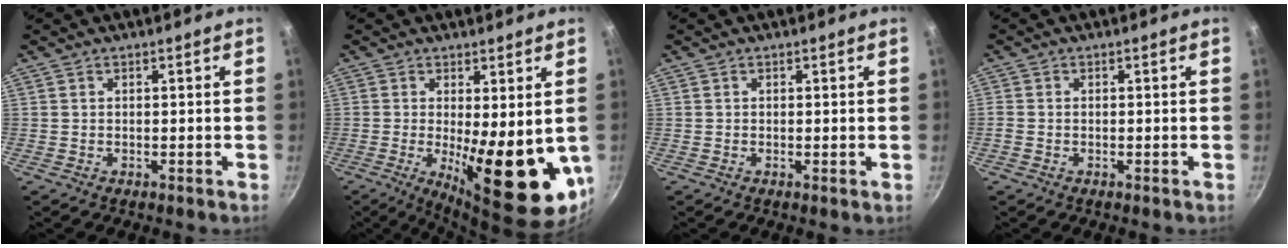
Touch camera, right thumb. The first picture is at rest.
{"total": 16.1, "force": [-1.4, 5.4, 15.1], "torque": [-0.193, -0.028, -0.007]}
{"total": 0.0}
{"total": 1.2, "force": [-0.6, 0.9, 0.5], "torque": [-0.011, 0.001, -0.014]}